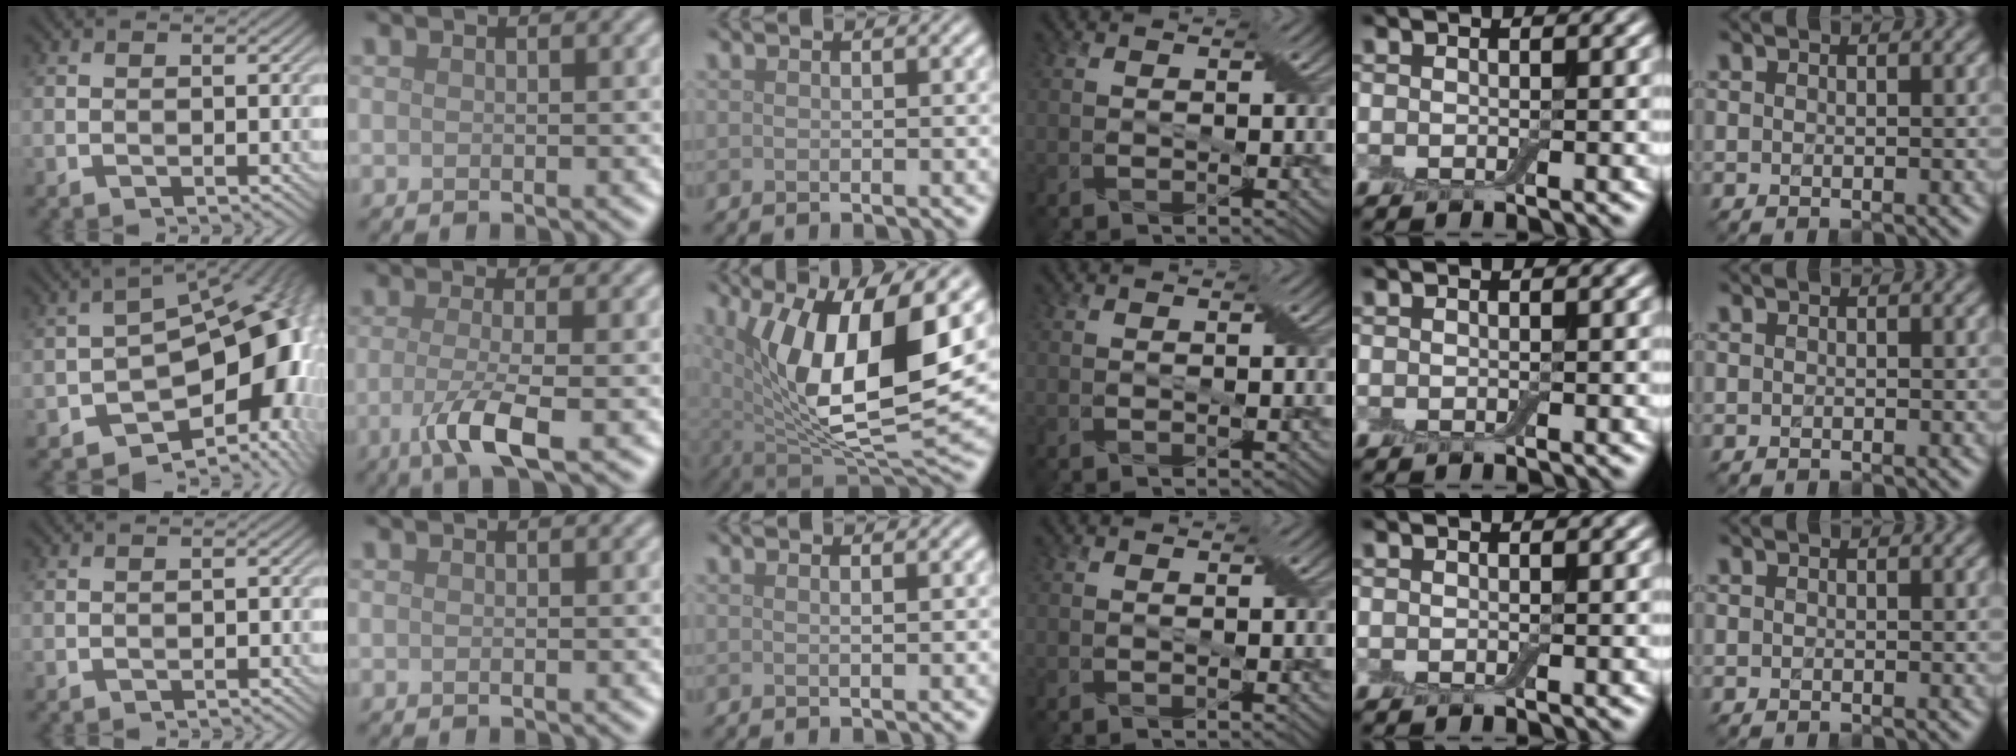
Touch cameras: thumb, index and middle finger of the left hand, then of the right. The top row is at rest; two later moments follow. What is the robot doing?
{"motion": "extract", "object": "backpack"}